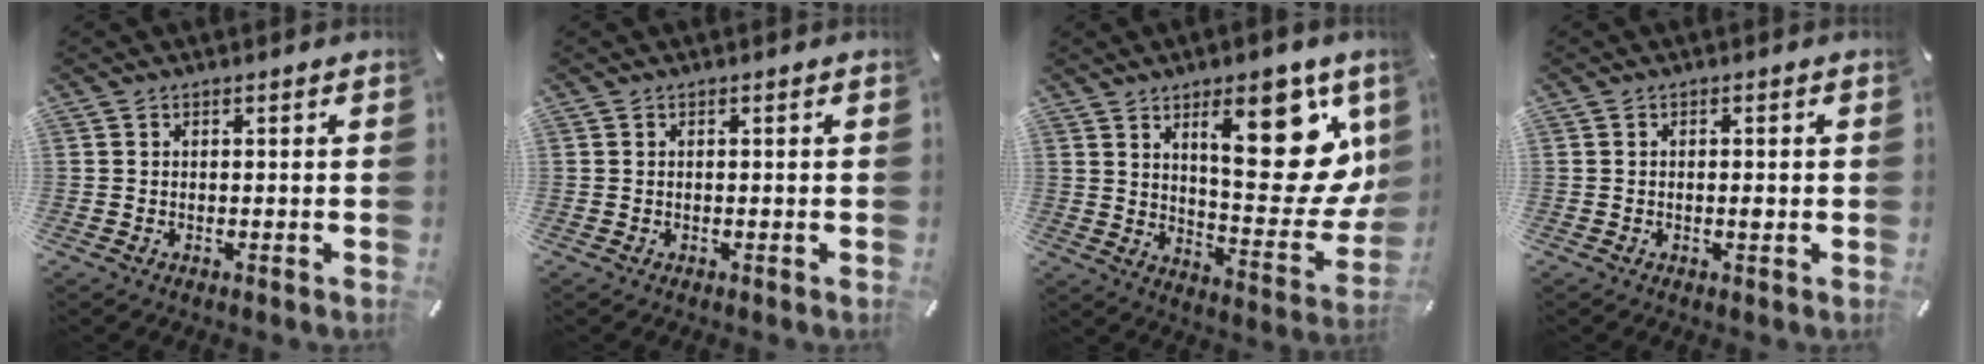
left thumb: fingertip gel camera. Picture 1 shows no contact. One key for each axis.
{"total": 0.0}
{"total": 21.3, "fx": 9.7, "fy": 8.7, "fz": 16.8, "tx": -0.208, "ty": -0.061, "tz": 0.149}
{"total": 1.1, "fx": -0.2, "fy": 0.4, "fz": 1.0, "tx": -0.017, "ty": 0.000, "tz": -0.005}